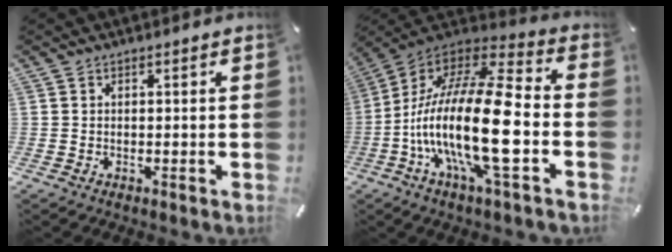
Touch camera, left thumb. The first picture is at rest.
{"total": 25.9, "force": [-6.1, 8.2, 23.8], "torque": [-0.508, 0.011, -0.111]}